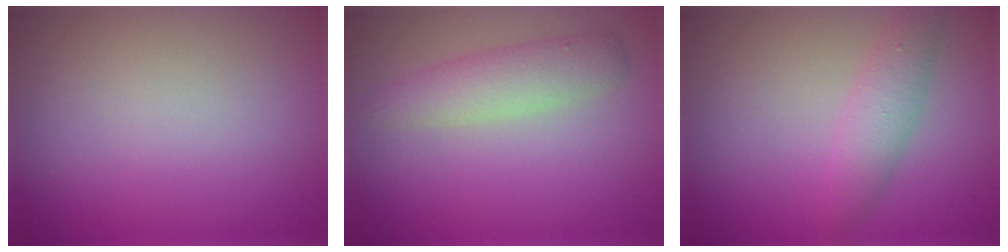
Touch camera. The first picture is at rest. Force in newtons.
{"total": 3.0, "press": 3.0, "slide": 0.1}
{"total": 2.7, "press": 2.7, "slide": 0.2}